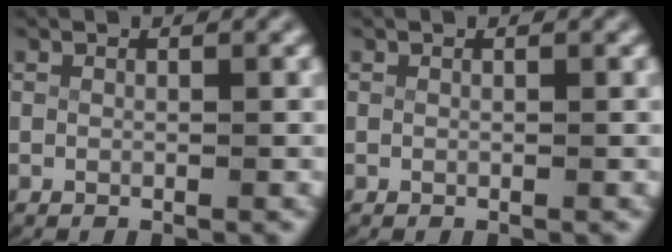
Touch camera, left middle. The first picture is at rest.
{"total": 0.0}